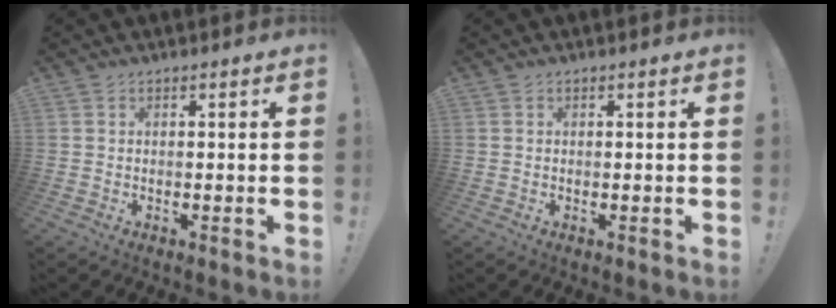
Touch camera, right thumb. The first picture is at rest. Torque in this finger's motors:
{"motor_torque": [-0.04, 0.37, -0.27, 0.20, -0.02]}